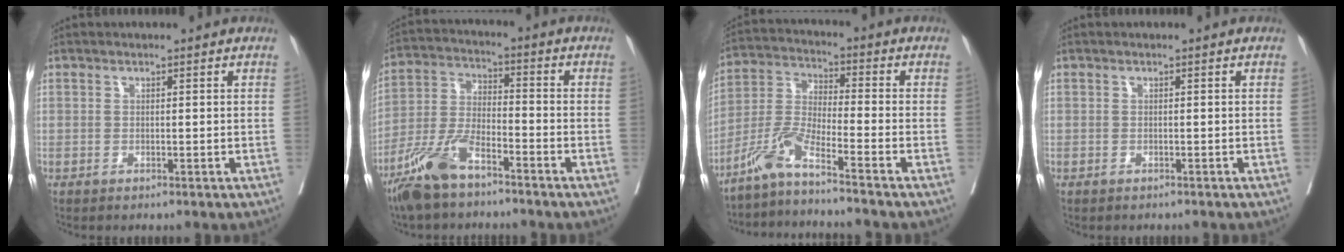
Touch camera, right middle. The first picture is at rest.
{"total": 9.8, "force": [-7.1, 2.6, 6.2], "torque": [-0.143, -0.016, -0.143]}
{"total": 7.2, "force": [-6.1, -1.5, 3.6], "torque": [-0.091, -0.010, -0.124]}
{"total": 0.9, "force": [-0.8, 0.3, 0.2], "torque": [-0.009, -0.001, -0.013]}